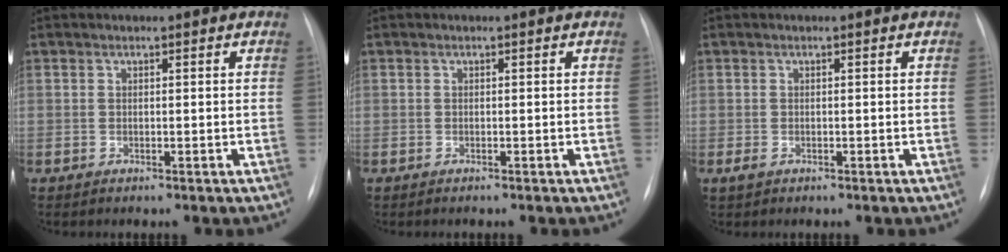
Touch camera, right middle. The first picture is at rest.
{"total": 0.0}
{"total": 0.9, "force": [-0.4, 0.6, 0.6], "torque": [-0.011, -0.001, -0.002]}